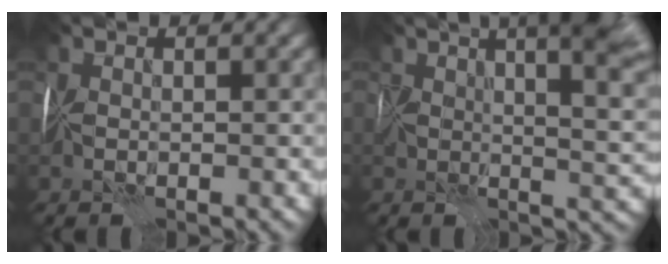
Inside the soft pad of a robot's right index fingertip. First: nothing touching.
{"total": 11.2, "force": [5.4, 4.0, 8.9], "torque": [-0.097, 0.029, 0.070]}